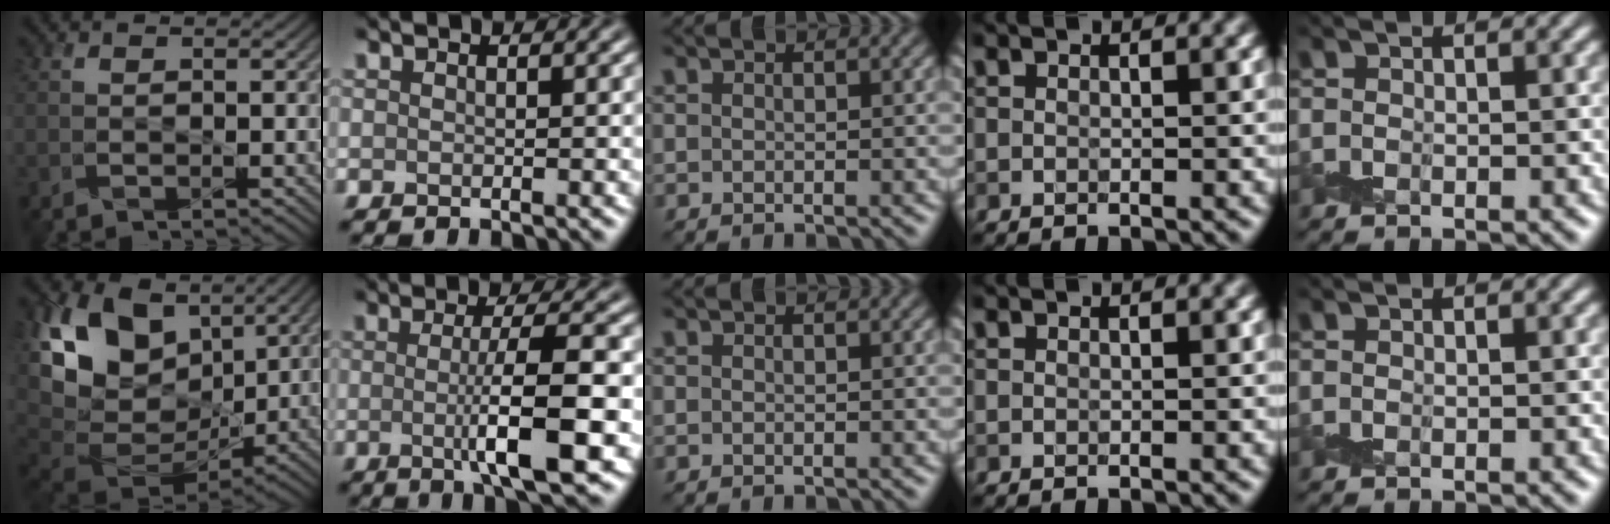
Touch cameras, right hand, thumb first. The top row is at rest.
{"thumb": {"total": 17.0, "force": [5.0, 11.5, 11.5], "torque": [-0.267, 0.002, 0.104]}, "index": {"total": 7.1, "force": [-0.8, 1.4, 7.0], "torque": [-0.108, -0.006, -0.014]}}